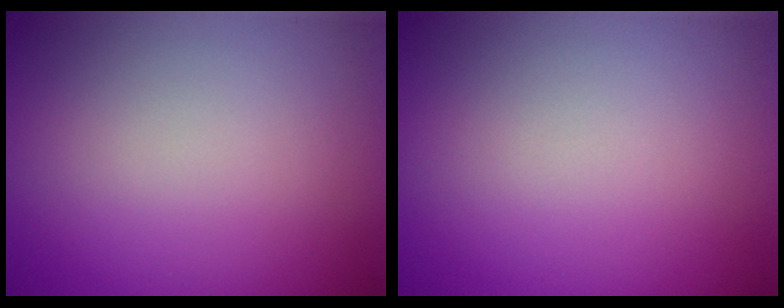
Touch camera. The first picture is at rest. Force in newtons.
{"total": 0.0}